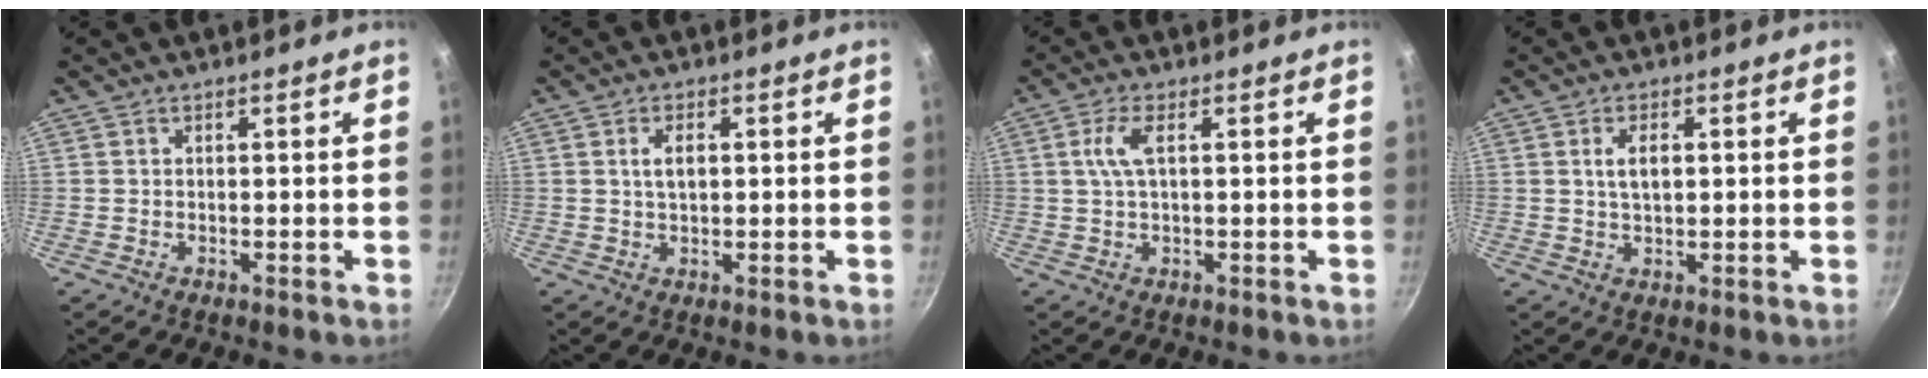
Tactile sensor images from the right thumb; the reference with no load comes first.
{"total": 3.1, "force": [0.6, 1.6, 2.6], "torque": [-0.045, 0.001, 0.013]}
{"total": 4.2, "force": [0.9, 1.5, 3.8], "torque": [-0.098, 0.009, 0.020]}
{"total": 3.8, "force": [0.8, 1.9, 3.2], "torque": [-0.056, -0.001, 0.017]}